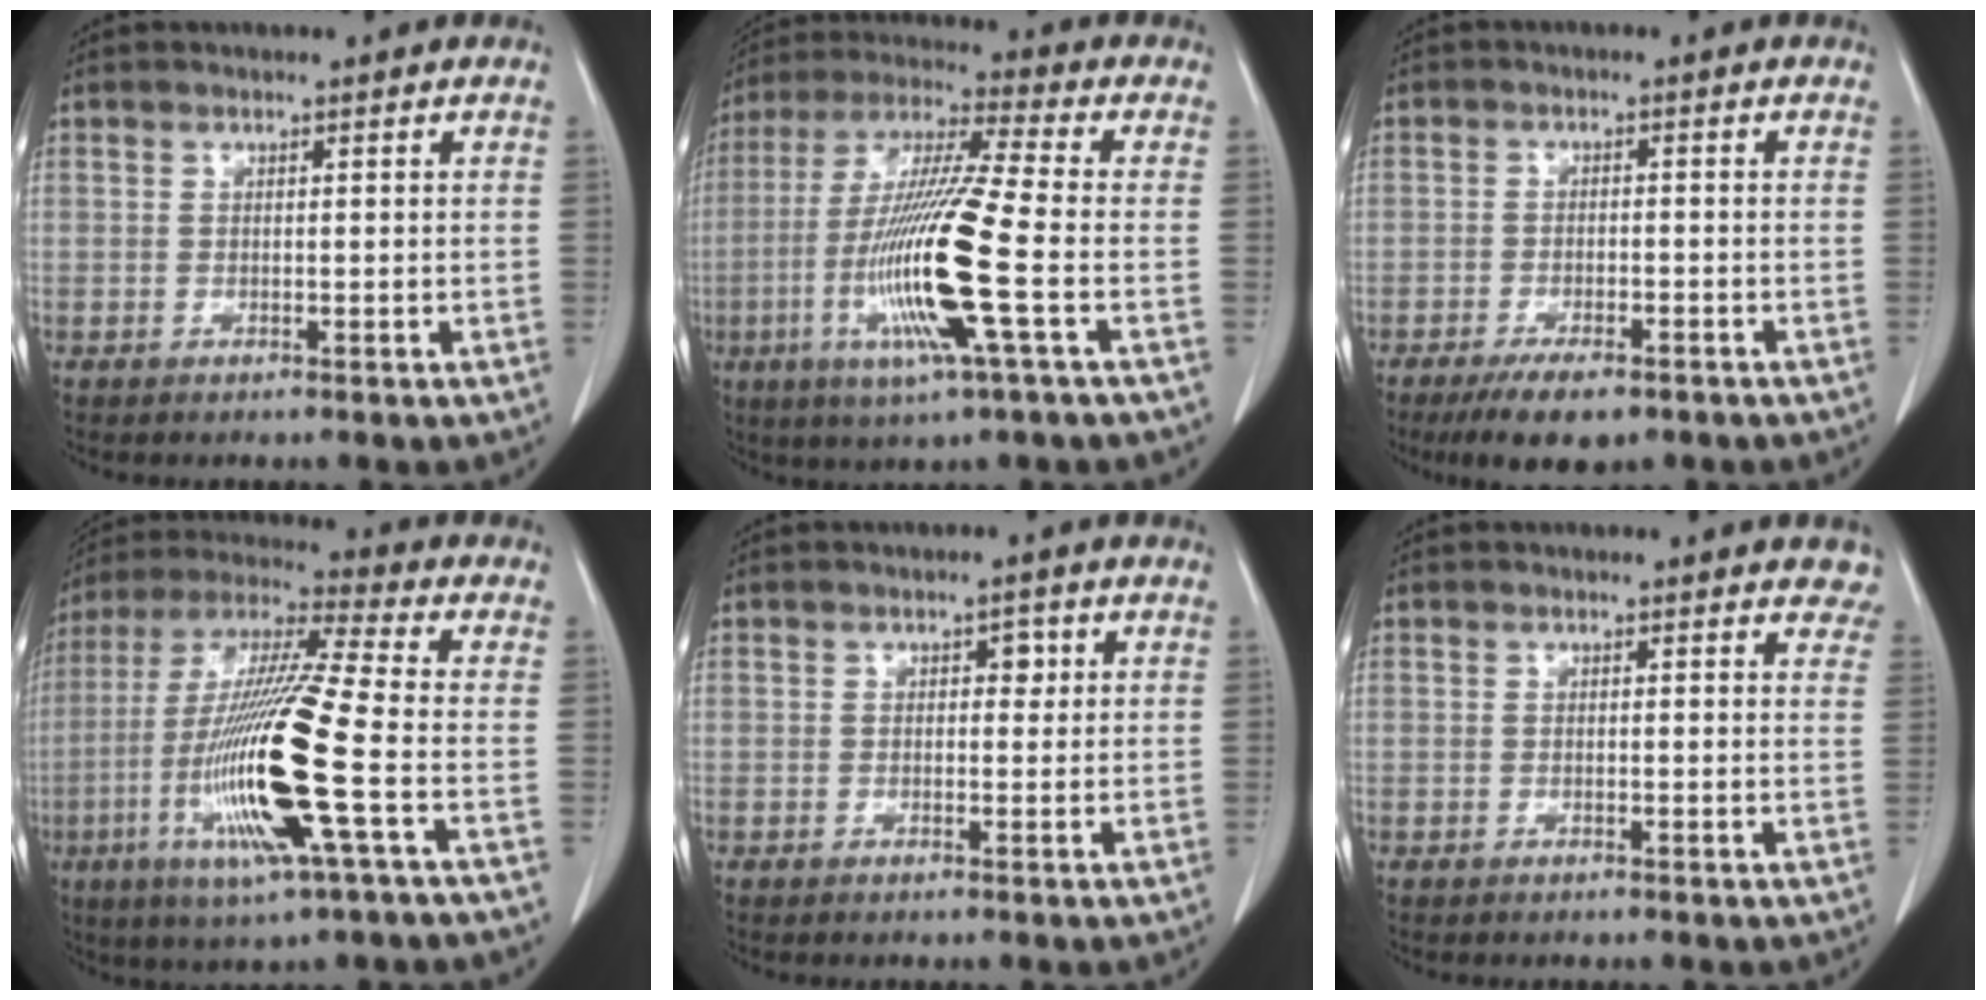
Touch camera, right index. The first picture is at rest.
{"total": 16.6, "force": [-4.3, -0.1, 16.1], "torque": [-0.333, -0.017, -0.090]}
{"total": 6.6, "force": [-4.8, 2.3, 4.0], "torque": [-0.063, -0.008, -0.076]}
{"total": 19.1, "force": [-5.1, 0.4, 18.4], "torque": [-0.388, -0.021, -0.104]}
{"total": 1.7, "force": [0.5, 1.1, 1.2], "torque": [-0.012, 0.005, 0.005]}
{"total": 4.7, "force": [4.2, 1.5, 1.4], "torque": [0.004, -0.009, 0.023]}